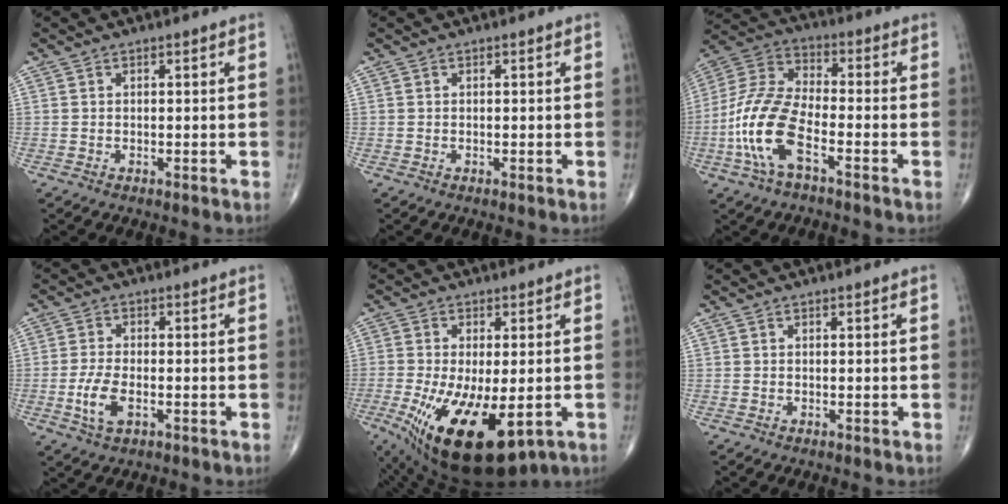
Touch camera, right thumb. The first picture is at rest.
{"total": 0.0}
{"total": 15.4, "force": [-5.8, 6.5, 12.7], "torque": [-0.275, 0.031, -0.115]}
{"total": 5.6, "force": [-1.7, 2.7, 4.6], "torque": [-0.100, 0.002, -0.031]}
{"total": 17.4, "force": [-6.1, 7.2, 14.6], "torque": [-0.261, -0.023, -0.079]}
{"total": 0.0}